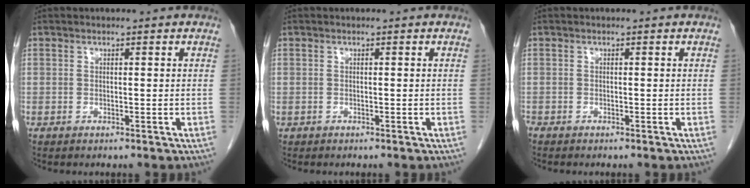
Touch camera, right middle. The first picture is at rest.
{"total": 0.0}
{"total": 0.5, "force": [-0.5, 0.2, 0.1], "torque": [-0.008, -0.001, -0.014]}